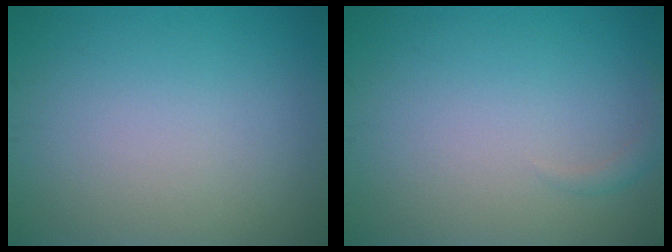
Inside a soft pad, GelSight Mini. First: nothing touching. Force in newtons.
{"total": 0.9, "press": 0.9, "slide": 0.1}